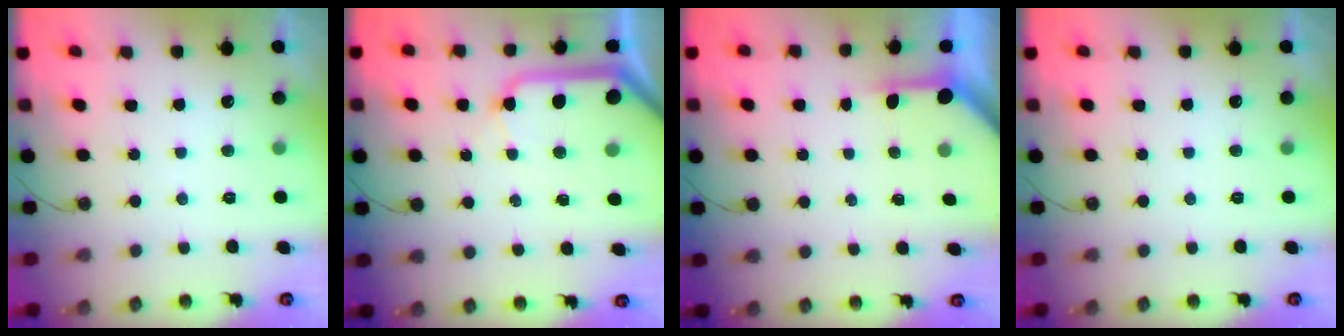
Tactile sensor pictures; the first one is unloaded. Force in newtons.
{"total": 12.1, "press": 12.0, "slide": 1.4}
{"total": 3.1, "press": 3.1, "slide": 0.4}
{"total": 0.0}